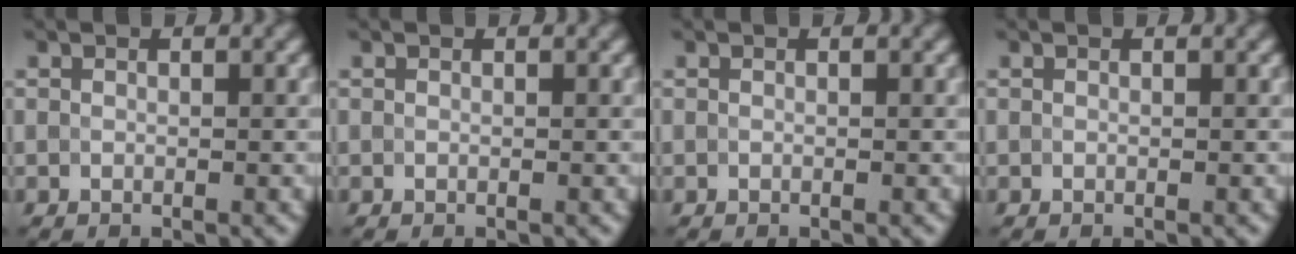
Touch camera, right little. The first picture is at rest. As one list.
[{"total": 0.0}, {"total": 0.0}, {"total": 0.0}]